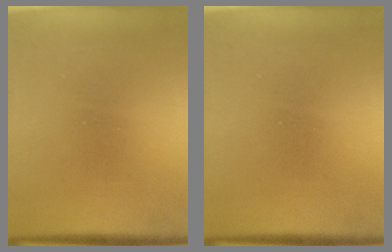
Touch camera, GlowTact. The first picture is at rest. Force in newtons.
{"total": 0.0}